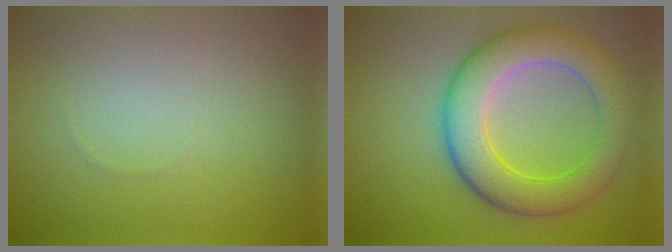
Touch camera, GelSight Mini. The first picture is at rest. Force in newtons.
{"total": 7.3, "press": 7.3, "slide": 0.2}